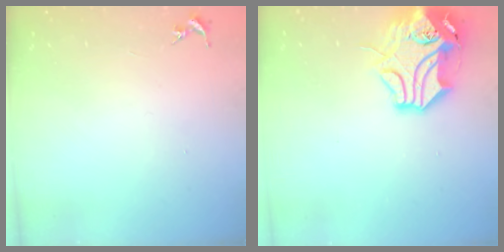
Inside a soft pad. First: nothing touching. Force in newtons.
{"total": 14.5, "press": 14.3, "slide": 1.9}